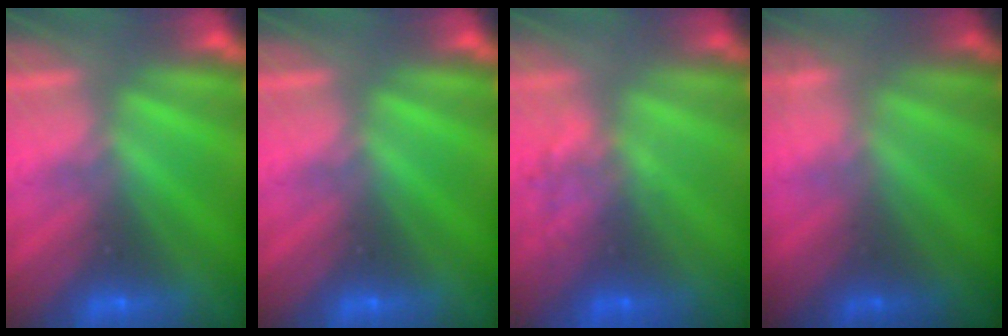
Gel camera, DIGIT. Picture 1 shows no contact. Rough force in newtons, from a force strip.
{"total": 0.0}
{"total": 3.8}
{"total": 1.9}